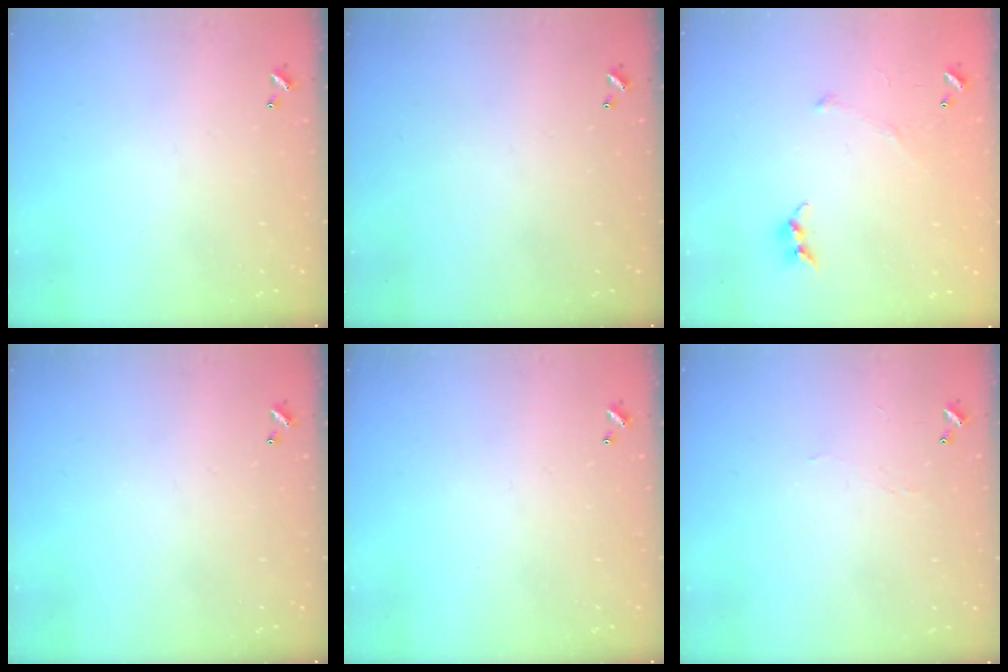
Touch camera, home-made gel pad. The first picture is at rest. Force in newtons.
{"total": 0.0}
{"total": 5.2, "press": 5.1, "slide": 0.6}
{"total": 0.0}
{"total": 0.0}
{"total": 0.8, "press": 0.7, "slide": 0.4}